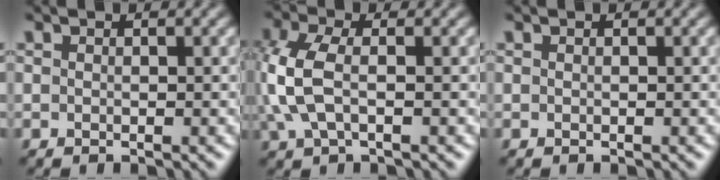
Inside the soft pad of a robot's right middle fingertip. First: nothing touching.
{"total": 4.9, "force": [0.2, 2.6, 4.1], "torque": [-0.112, 0.004, 0.000]}
{"total": 0.0}